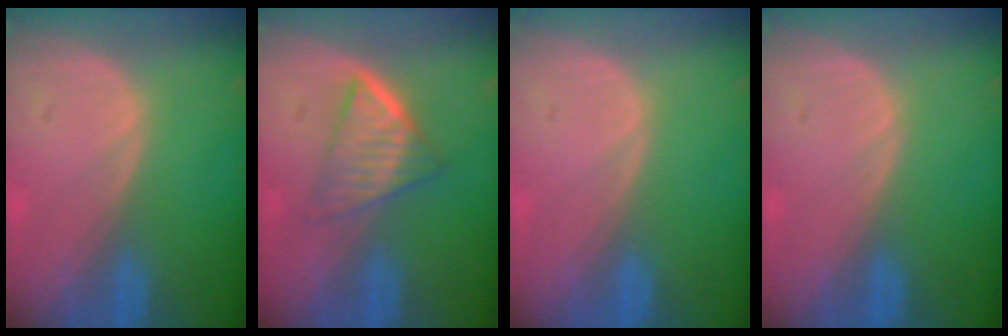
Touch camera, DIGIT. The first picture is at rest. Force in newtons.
{"total": 6.6, "press": 5.5, "slide": 3.6}
{"total": 0.0}
{"total": 0.0}